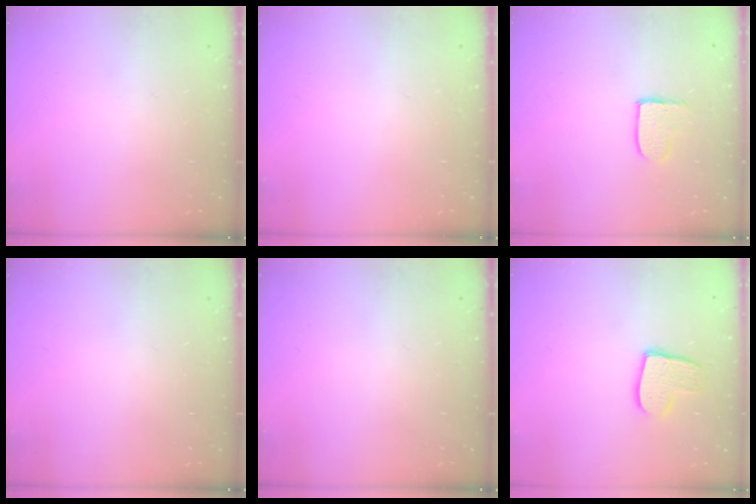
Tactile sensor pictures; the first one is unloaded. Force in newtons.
{"total": 0.0}
{"total": 5.5, "press": 5.5, "slide": 0.4}
{"total": 0.0}
{"total": 0.0}
{"total": 10.9, "press": 10.8, "slide": 0.9}